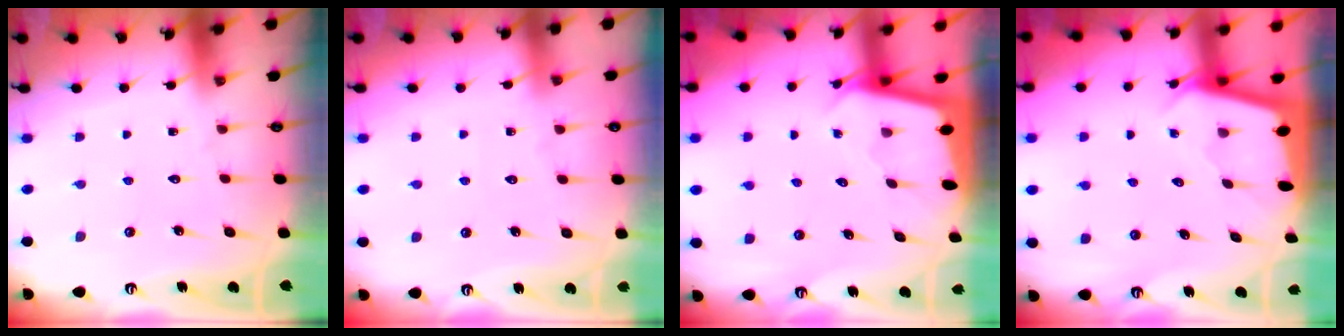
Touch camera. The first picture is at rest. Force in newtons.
{"total": 2.7, "press": 2.6, "slide": 0.4}
{"total": 1.9, "press": 1.9, "slide": 0.1}
{"total": 2.0, "press": 2.0, "slide": 0.2}